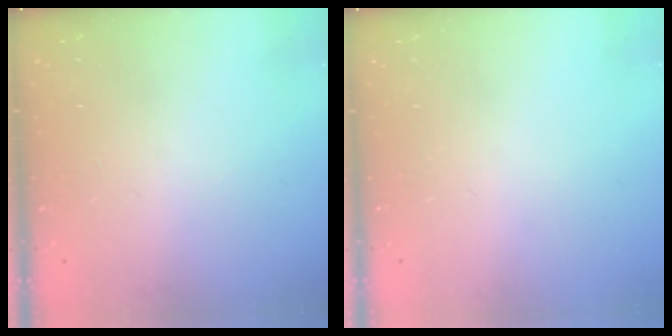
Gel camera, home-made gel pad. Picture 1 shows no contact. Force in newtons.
{"total": 0.0}